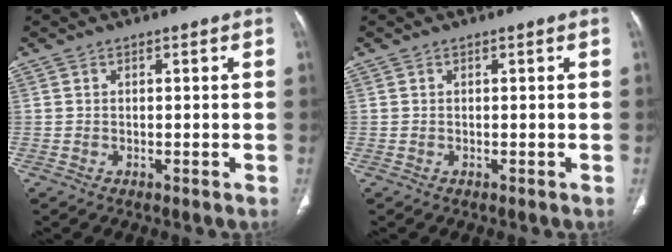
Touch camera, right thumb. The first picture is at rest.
{"total": 0.0}